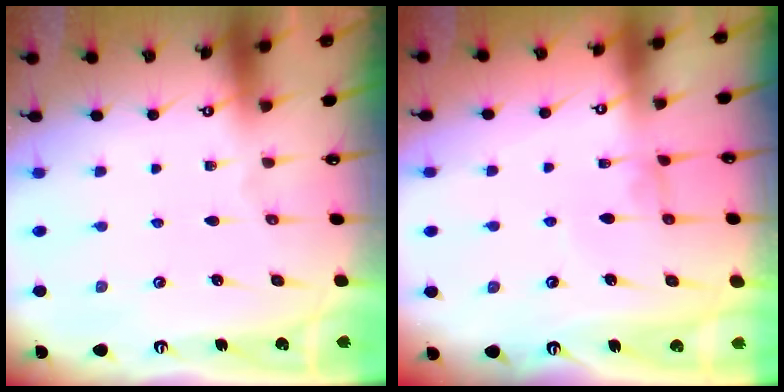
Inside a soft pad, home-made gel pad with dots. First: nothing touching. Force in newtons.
{"total": 1.0, "press": 0.9, "slide": 0.4}